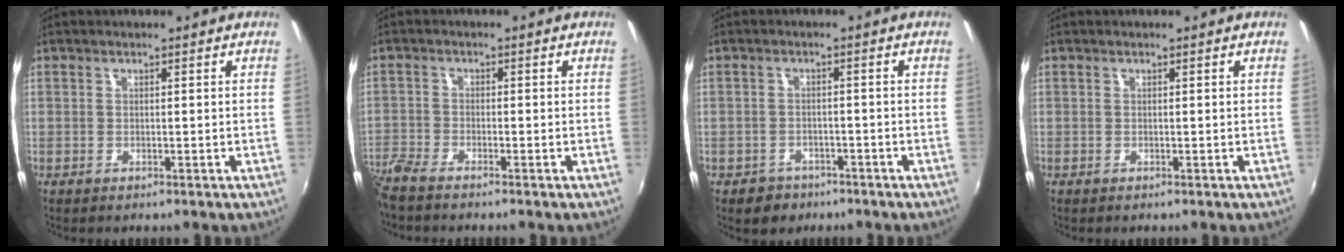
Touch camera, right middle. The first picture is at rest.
{"total": 6.1, "force": [-5.6, 0.6, 2.4], "torque": [-0.072, -0.020, -0.114]}
{"total": 4.1, "force": [-2.7, 3.0, 0.8], "torque": [-0.032, 0.003, -0.036]}
{"total": 0.0}